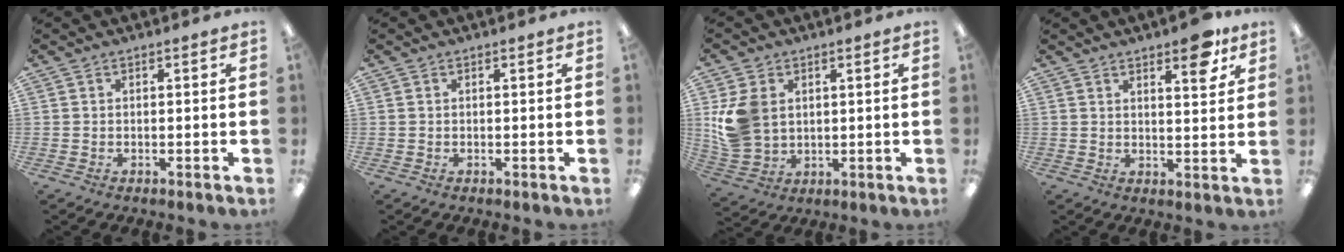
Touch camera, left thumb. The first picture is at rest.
{"total": 0.0}
{"total": 10.6, "force": [2.5, 8.4, 6.0], "torque": [-0.129, 0.008, 0.050]}
{"total": 7.4, "force": [5.1, 2.3, 4.9], "torque": [-0.053, -0.031, 0.079]}